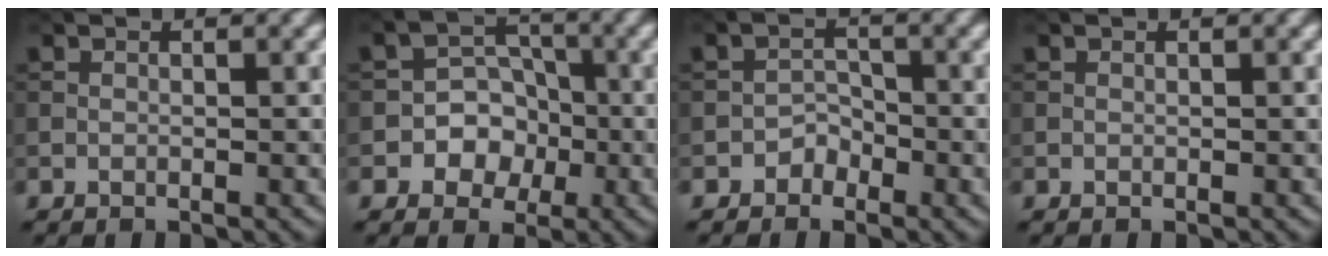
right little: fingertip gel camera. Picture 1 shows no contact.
{"total": 4.1, "force": [-1.2, 3.5, 1.6], "torque": [0.006, 0.007, -0.044]}
{"total": 1.5, "force": [-1.1, 1.0, 0.4], "torque": [0.001, 0.009, -0.020]}
{"total": 0.0}